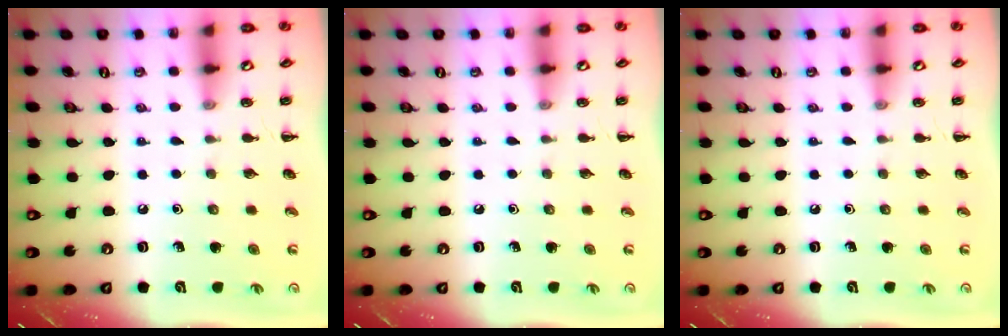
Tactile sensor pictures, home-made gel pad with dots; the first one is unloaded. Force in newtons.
{"total": 0.0}
{"total": 0.0}